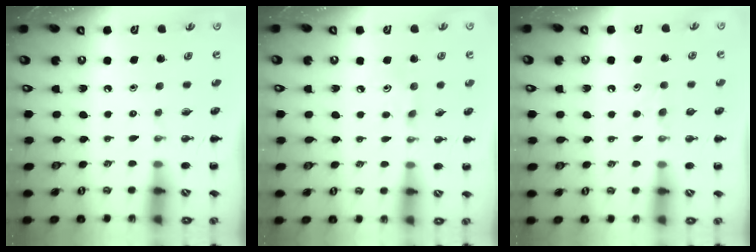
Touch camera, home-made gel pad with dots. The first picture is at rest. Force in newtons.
{"total": 3.7, "press": 3.6, "slide": 0.9}
{"total": 5.5, "press": 5.3, "slide": 1.5}